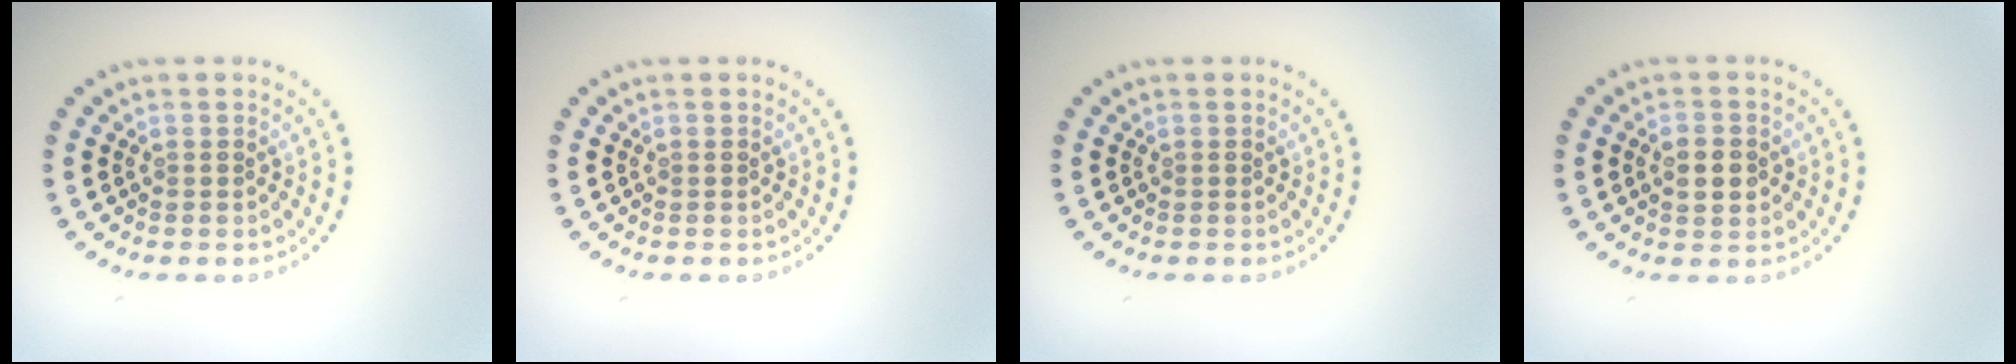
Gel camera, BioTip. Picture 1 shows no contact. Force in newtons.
{"total": 0.0}
{"total": 0.0}
{"total": 2.6, "press": 2.6, "slide": 0.1}